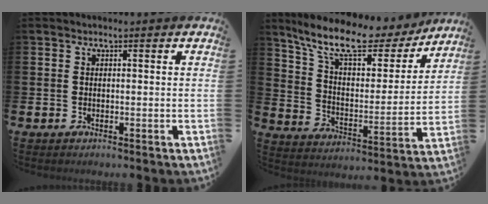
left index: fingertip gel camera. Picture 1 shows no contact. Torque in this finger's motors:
{"motor_torque": [1.09, -1.05, 1.05, 0.21]}